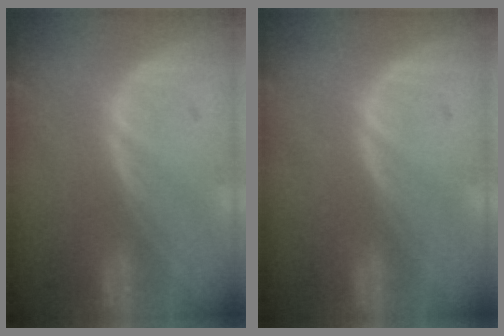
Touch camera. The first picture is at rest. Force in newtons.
{"total": 0.0}